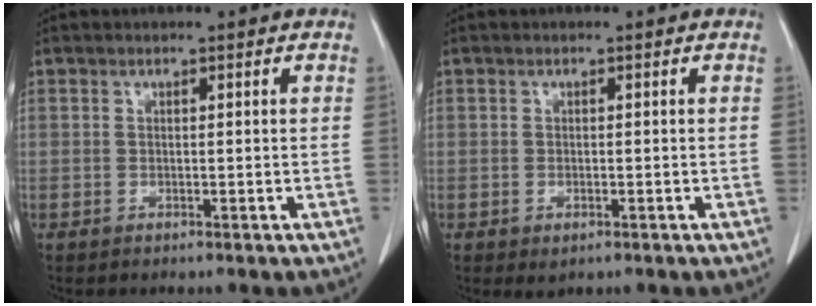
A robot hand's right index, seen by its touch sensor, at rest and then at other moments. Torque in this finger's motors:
{"motor_torque": [0.18, -0.15, 0.06, 0.01]}